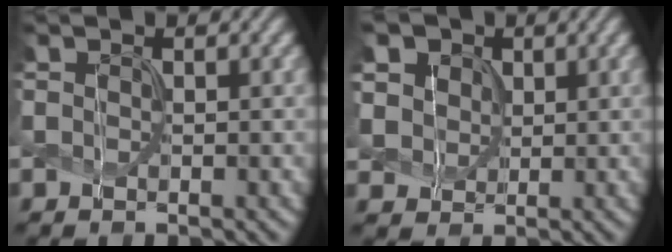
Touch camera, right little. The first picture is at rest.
{"total": 7.8, "force": [3.8, 5.9, 3.3], "torque": [-0.102, 0.016, 0.062]}